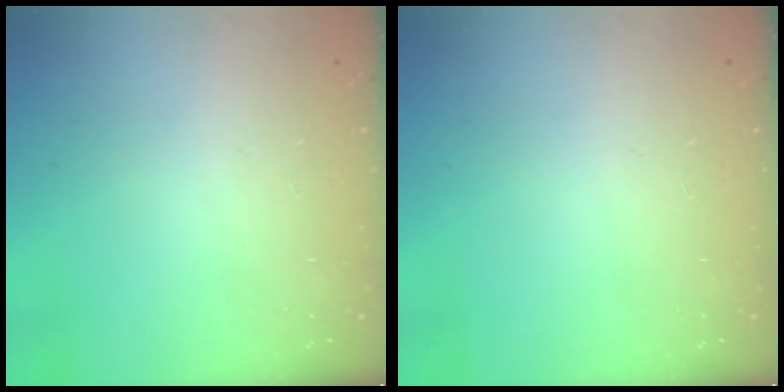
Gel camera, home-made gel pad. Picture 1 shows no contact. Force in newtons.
{"total": 0.0}